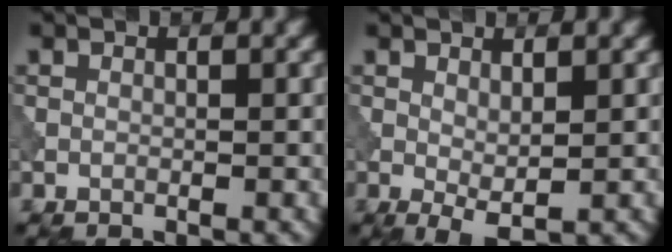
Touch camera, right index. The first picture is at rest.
{"total": 2.0, "force": [0.4, 0.7, 1.9], "torque": [-0.034, -0.004, 0.011]}